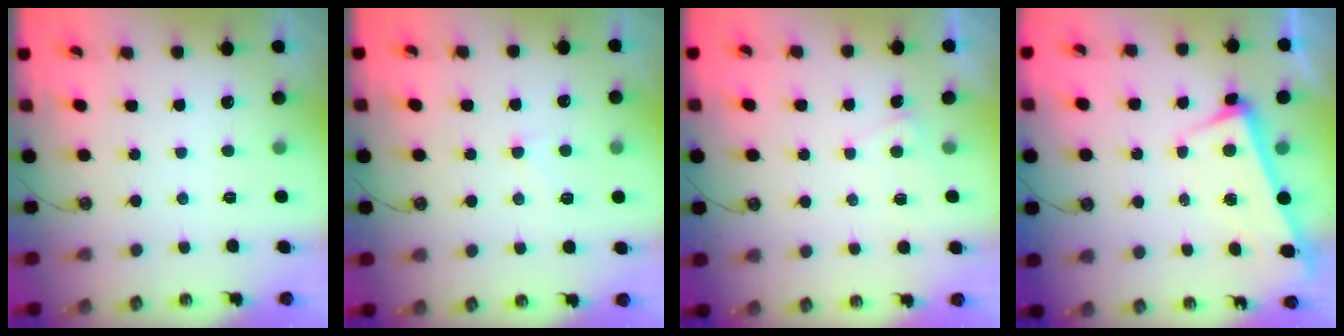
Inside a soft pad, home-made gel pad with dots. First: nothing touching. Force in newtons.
{"total": 0.9, "press": 0.6, "slide": 0.7}
{"total": 2.4, "press": 2.4, "slide": 0.1}
{"total": 3.3, "press": 3.1, "slide": 1.1}